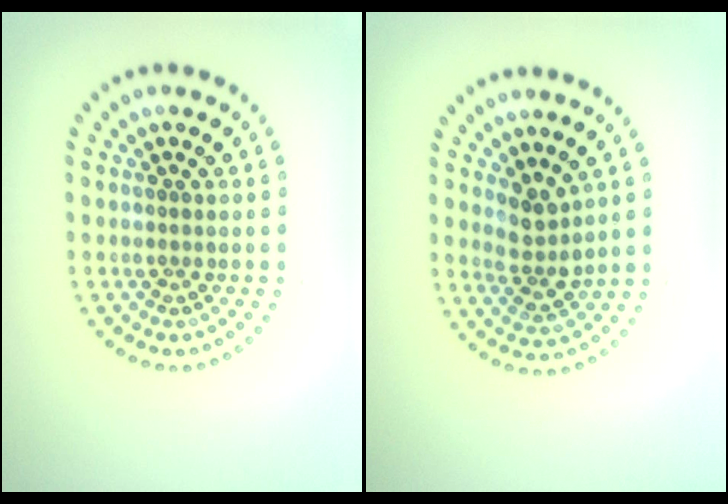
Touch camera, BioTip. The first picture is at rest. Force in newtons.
{"total": 2.7, "press": 2.2, "slide": 1.6}